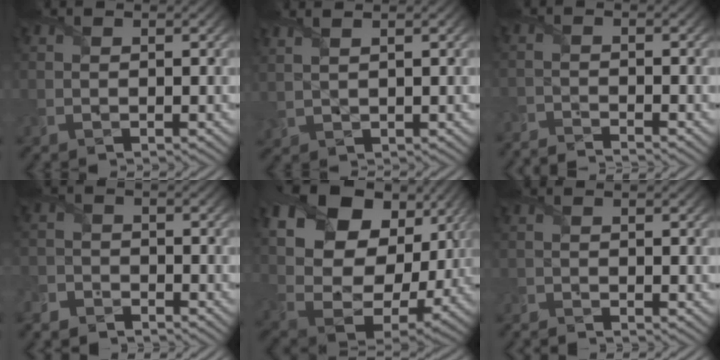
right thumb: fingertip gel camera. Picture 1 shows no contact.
{"total": 2.2, "force": [1.7, 0.1, 1.4], "torque": [-0.031, 0.006, 0.035]}
{"total": 3.2, "force": [-3.1, -0.5, 0.3], "torque": [-0.008, -0.004, -0.070]}
{"total": 3.5, "force": [-3.4, 0.8, 0.2], "torque": [-0.005, -0.002, -0.081]}
{"total": 21.6, "force": [8.2, 15.1, 13.1], "torque": [-0.313, 0.040, 0.173]}
{"total": 2.0, "force": [-2.0, -0.4, 0.0], "torque": [-0.006, -0.007, -0.047]}